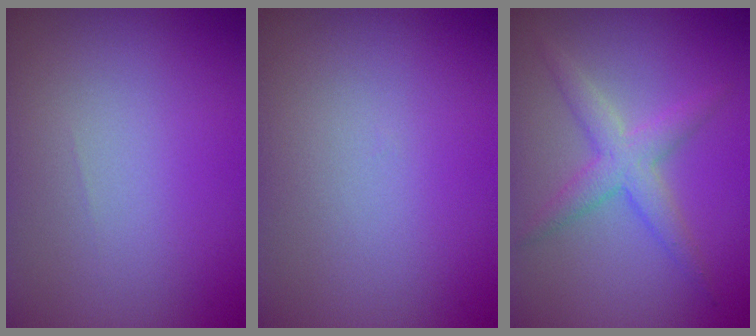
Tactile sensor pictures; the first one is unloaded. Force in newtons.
{"total": 0.0}
{"total": 3.0, "press": 3.0, "slide": 0.1}